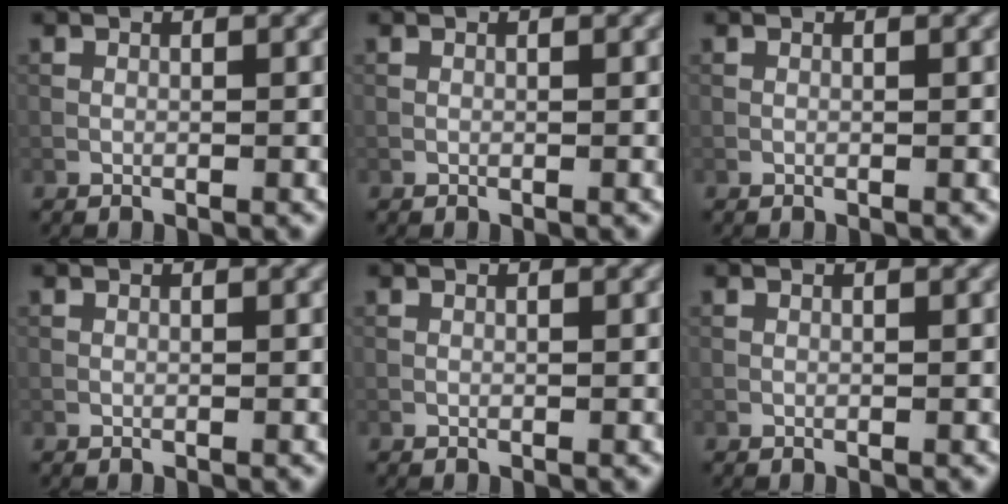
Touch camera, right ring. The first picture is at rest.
{"total": 0.0}
{"total": 0.0}
{"total": 0.0}
{"total": 0.0}
{"total": 0.0}